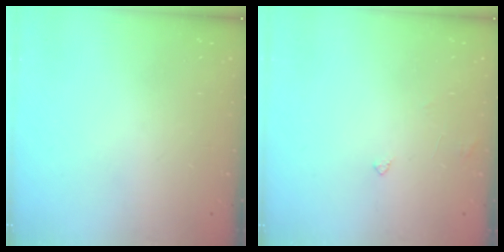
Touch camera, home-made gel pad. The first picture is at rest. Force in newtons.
{"total": 3.0, "press": 3.0, "slide": 0.2}